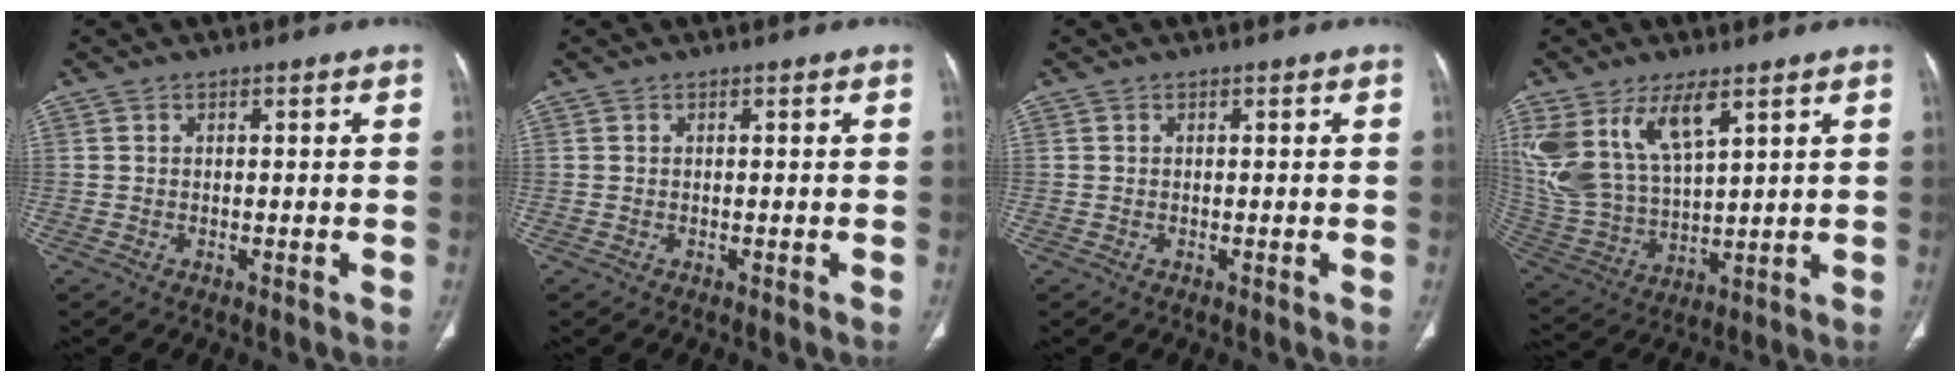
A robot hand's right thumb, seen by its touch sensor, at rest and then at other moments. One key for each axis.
{"total": 0.0}
{"total": 0.0}
{"total": 16.1, "fx": 8.3, "fy": 7.5, "fz": 11.6, "tx": -0.235, "ty": -0.029, "tz": 0.179}